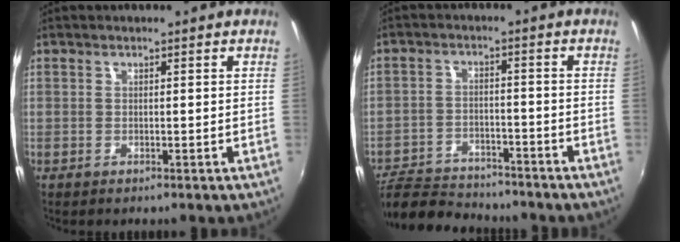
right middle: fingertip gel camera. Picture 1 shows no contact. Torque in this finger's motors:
{"motor_torque": [0.63, -0.91, -0.29, -0.09]}